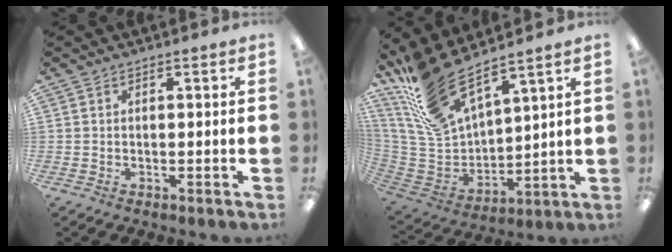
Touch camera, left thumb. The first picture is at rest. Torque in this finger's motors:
{"motor_torque": [0.47, 0.23, 1.04, -1.73, 0.14]}